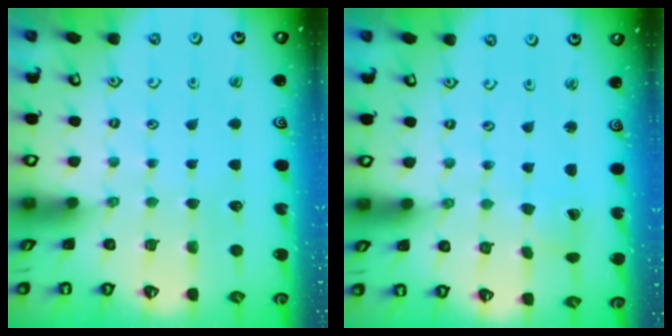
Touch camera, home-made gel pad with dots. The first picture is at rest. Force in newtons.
{"total": 2.4, "press": 2.4, "slide": 0.2}